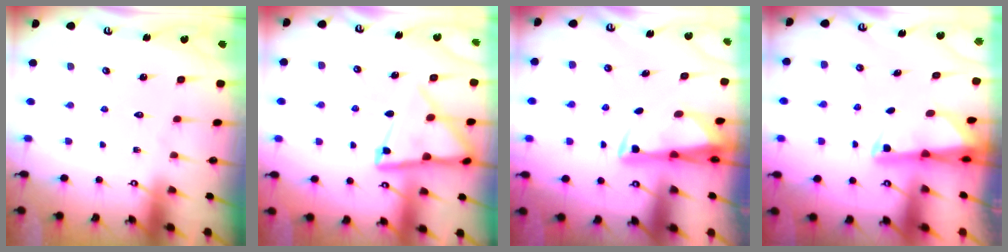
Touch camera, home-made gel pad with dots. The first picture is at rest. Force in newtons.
{"total": 12.9, "press": 12.9, "slide": 1.2}
{"total": 2.9, "press": 2.8, "slide": 0.6}
{"total": 2.4, "press": 2.3, "slide": 0.5}